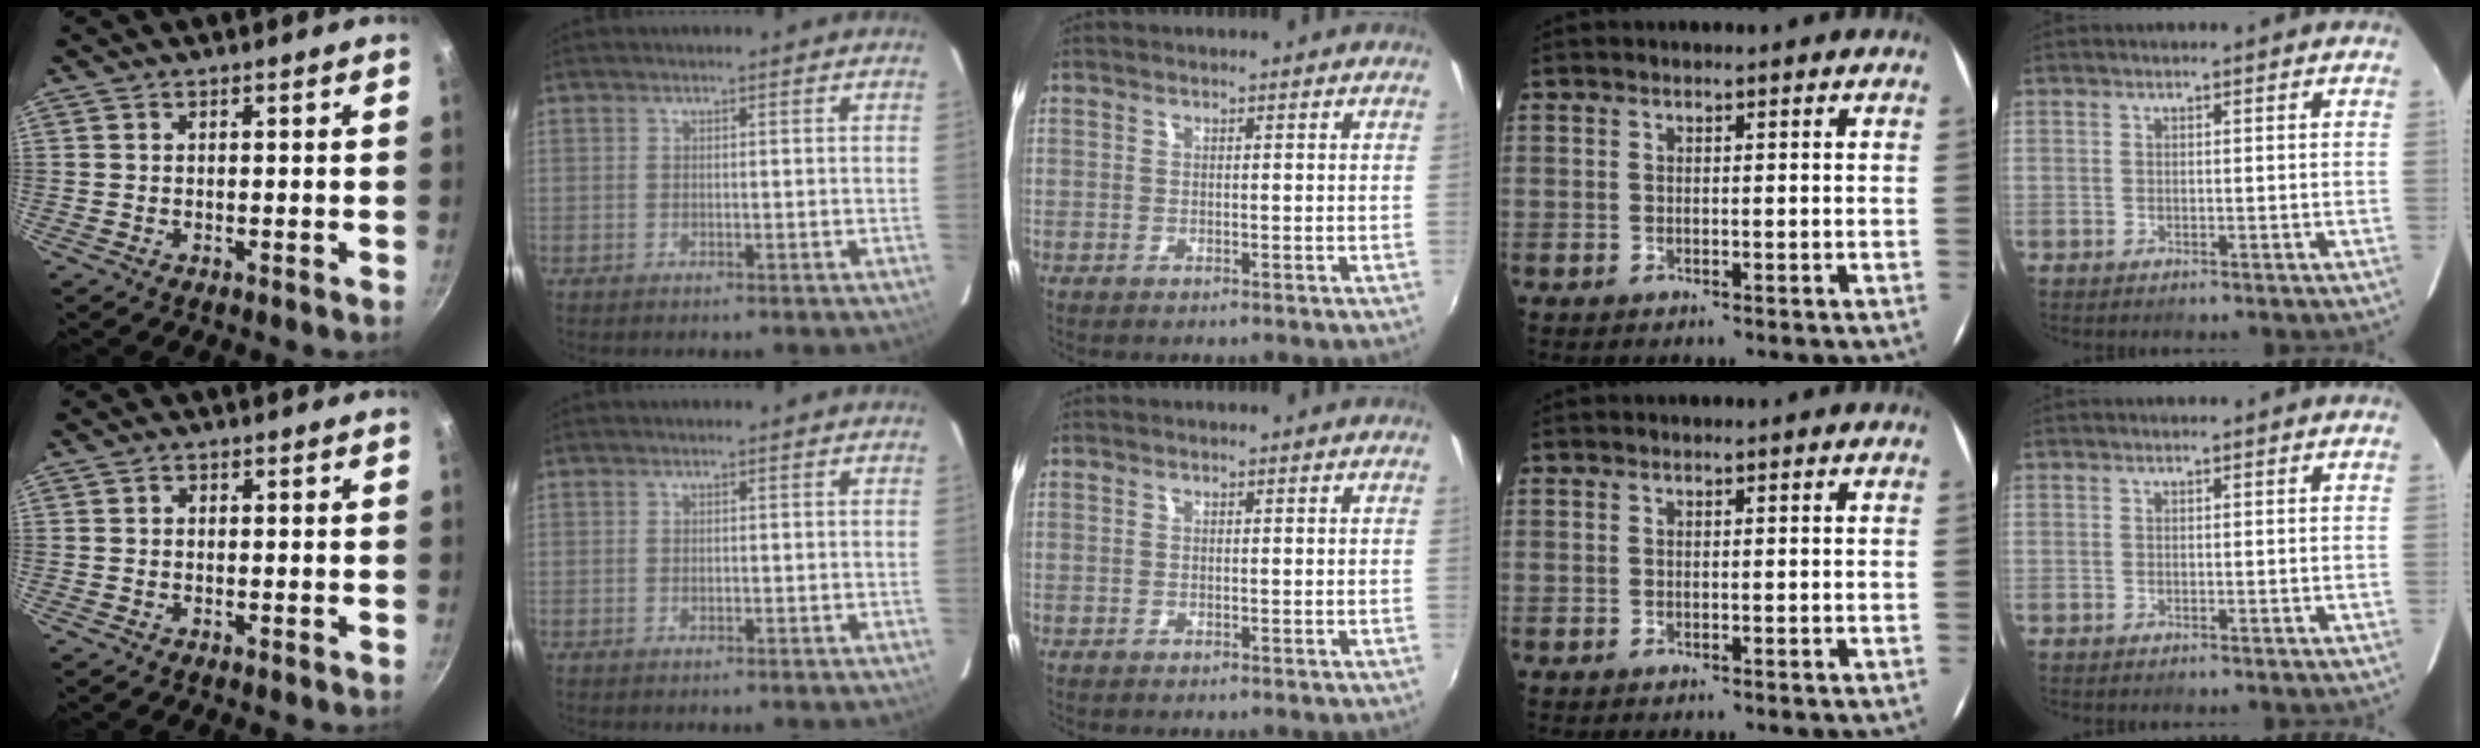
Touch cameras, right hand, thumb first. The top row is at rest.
{"thumb": {"total": 0.8, "force": [0.0, 0.7, 0.3], "torque": [-0.005, 0.004, -0.001]}, "index": {"total": 0.7, "force": [-0.1, 0.5, 0.4], "torque": [-0.007, 0.000, 0.000]}}